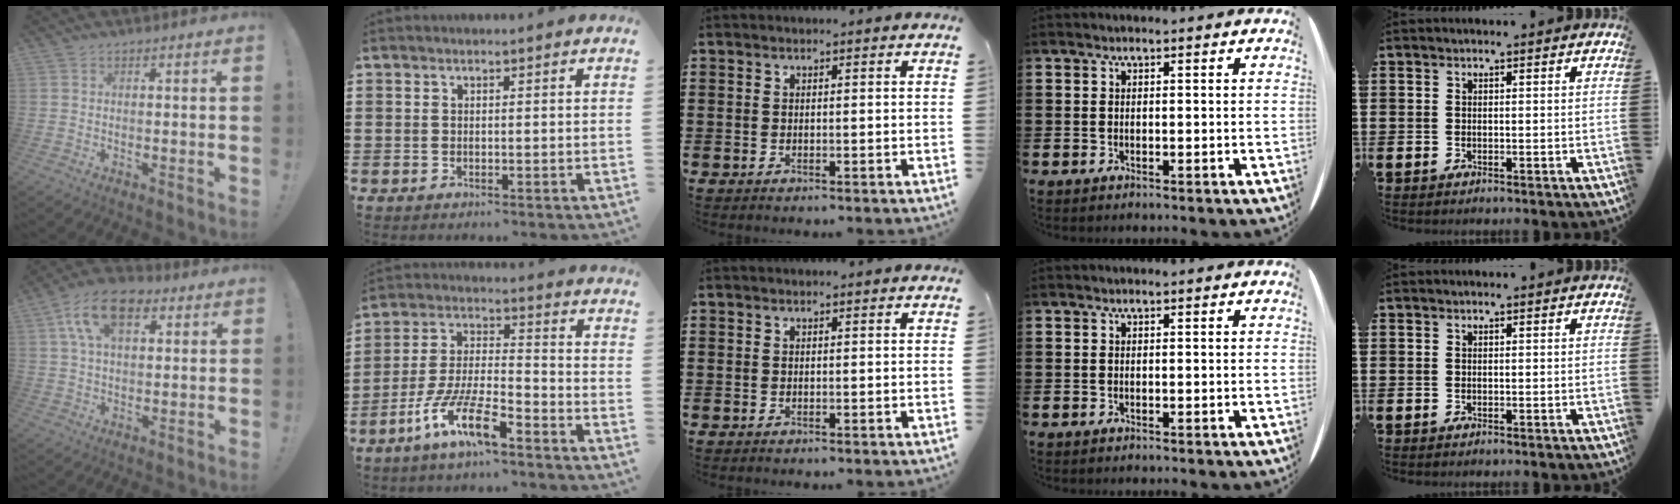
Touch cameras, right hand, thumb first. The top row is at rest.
{"thumb": {"total": 13.7, "force": [5.3, 7.7, 10.0], "torque": [-0.178, 0.002, 0.097]}, "index": {"total": 10.7, "force": [-7.4, 2.3, 7.4], "torque": [-0.169, 0.000, -0.146]}}